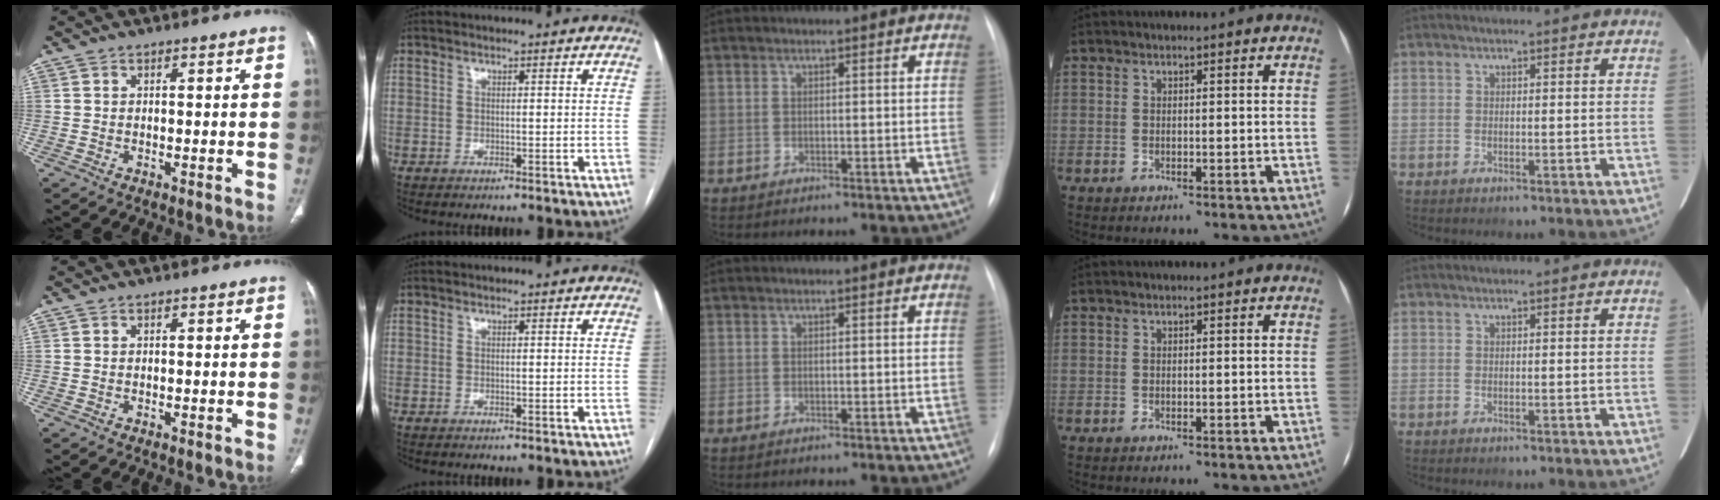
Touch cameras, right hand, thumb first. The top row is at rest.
{}